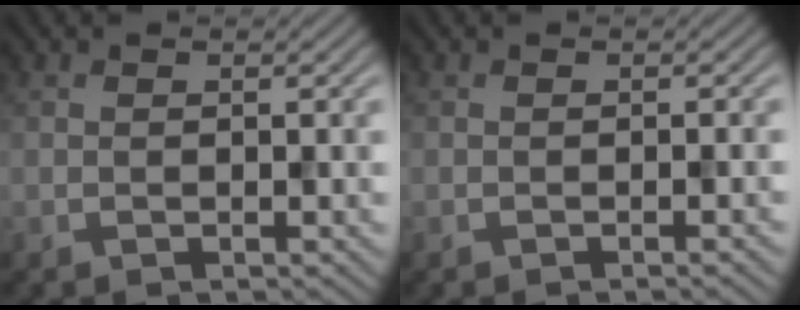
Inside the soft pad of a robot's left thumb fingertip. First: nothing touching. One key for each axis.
{"total": 0.0}